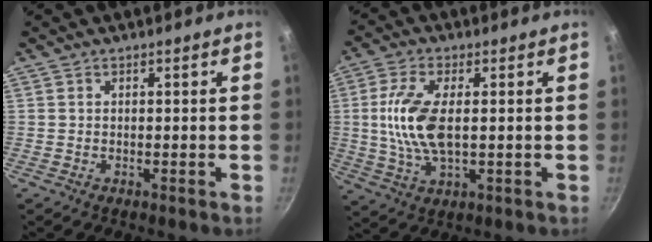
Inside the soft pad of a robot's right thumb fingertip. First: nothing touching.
{"total": 10.8, "force": [0.8, 5.0, 9.6], "torque": [-0.198, -0.001, 0.013]}